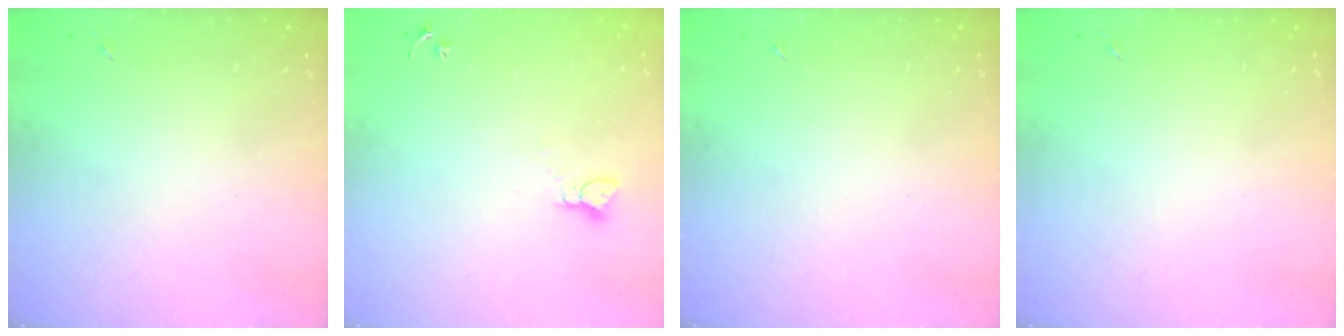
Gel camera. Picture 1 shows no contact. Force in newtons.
{"total": 2.3, "press": 2.3, "slide": 0.2}
{"total": 0.0}
{"total": 0.0}